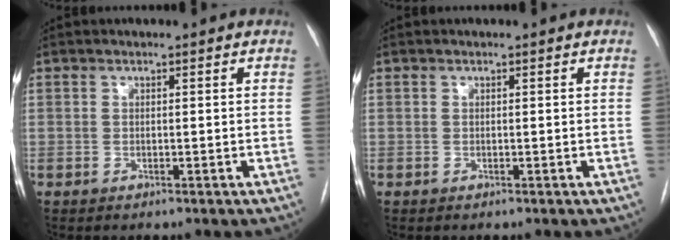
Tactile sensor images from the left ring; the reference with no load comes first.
{"total": 0.0}